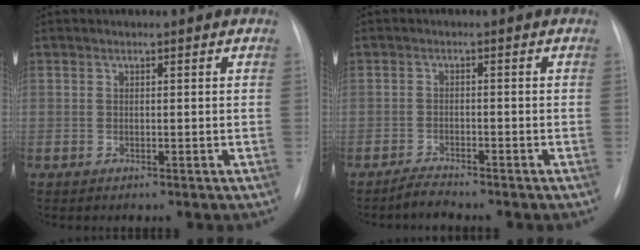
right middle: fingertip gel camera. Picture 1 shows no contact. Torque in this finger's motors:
{"motor_torque": [0.16, -0.12, 0.02, 0.02]}